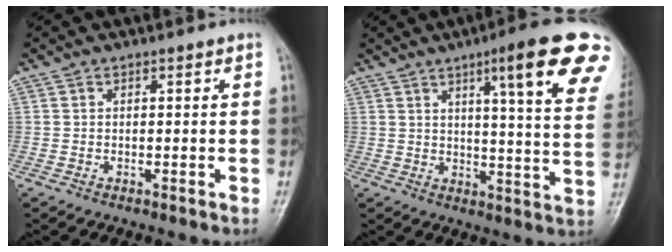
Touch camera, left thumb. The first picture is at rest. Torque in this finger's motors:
{"motor_torque": [0.78, 0.58, 1.54, -1.23, 0.23]}